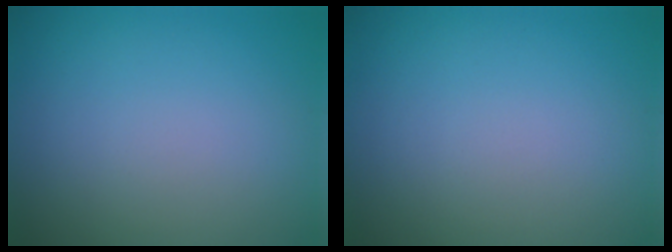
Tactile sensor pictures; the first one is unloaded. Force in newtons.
{"total": 0.0}